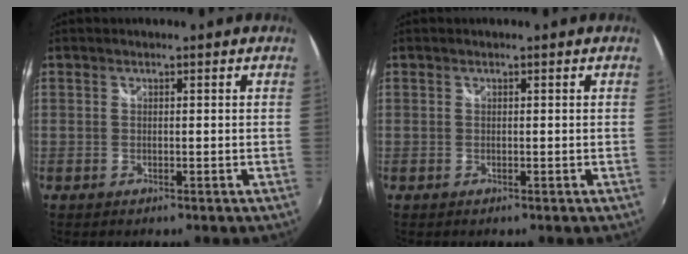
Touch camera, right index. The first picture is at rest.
{"total": 0.0}